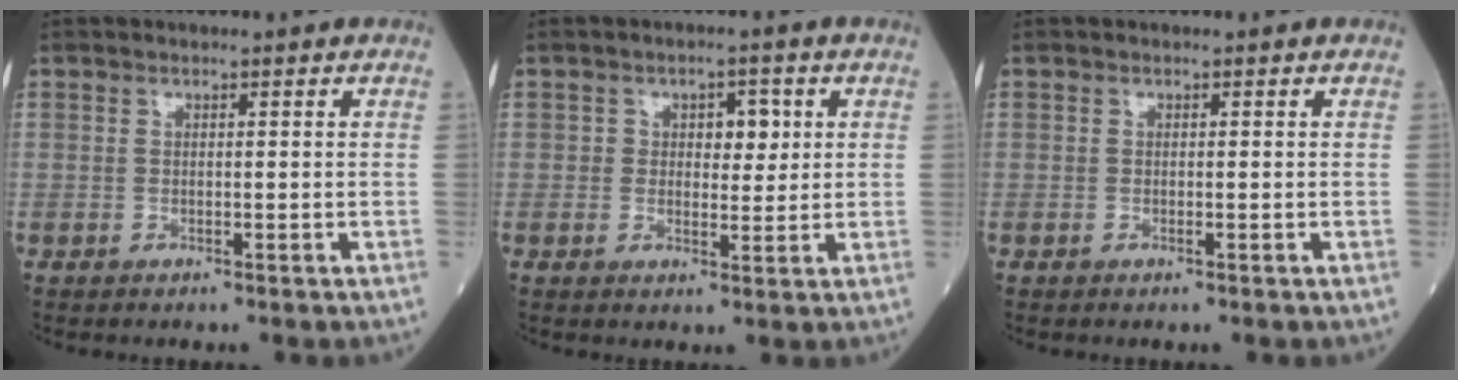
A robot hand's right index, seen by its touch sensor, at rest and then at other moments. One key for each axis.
{"total": 4.0, "fx": 1.0, "fy": 2.5, "fz": 3.0, "tx": -0.034, "ty": 0.006, "tz": 0.014}
{"total": 0.0}